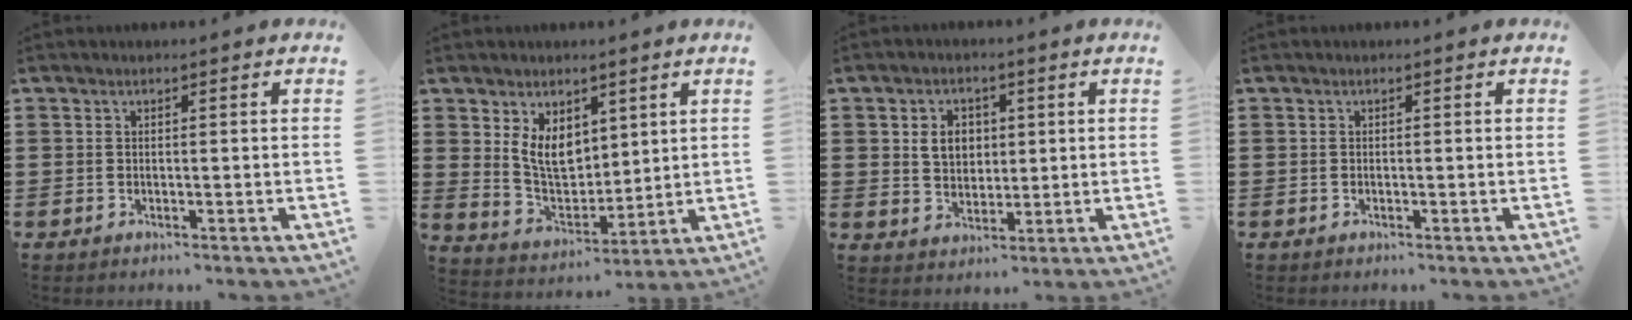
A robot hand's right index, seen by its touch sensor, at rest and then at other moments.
{"total": 7.0, "force": [3.4, 4.6, 4.0], "torque": [-0.086, -0.002, 0.064]}
{"total": 4.7, "force": [1.1, 3.8, 2.6], "torque": [-0.056, 0.011, 0.014]}
{"total": 0.0}